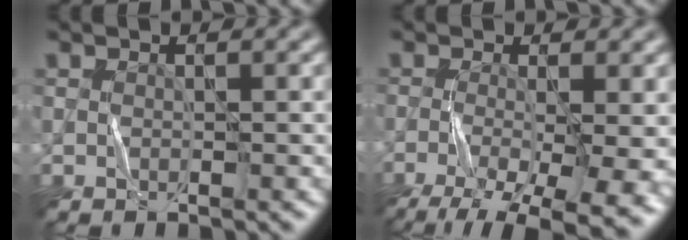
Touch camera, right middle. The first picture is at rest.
{"total": 11.3, "force": [-5.7, 3.8, 8.9], "torque": [-0.141, -0.028, -0.069]}